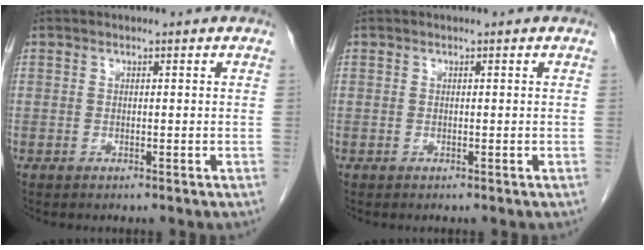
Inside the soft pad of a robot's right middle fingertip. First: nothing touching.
{"total": 0.0}